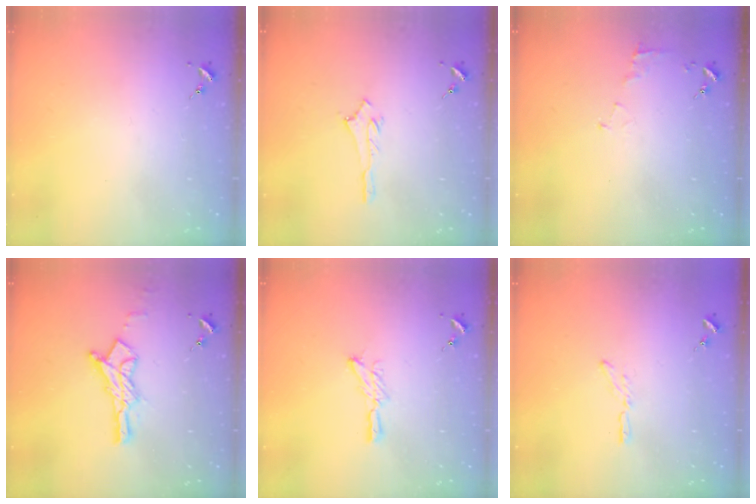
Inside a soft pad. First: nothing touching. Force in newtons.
{"total": 2.6, "press": 2.6, "slide": 0.4}
{"total": 4.4, "press": 4.4, "slide": 0.4}
{"total": 12.9, "press": 12.8, "slide": 1.0}
{"total": 6.6, "press": 6.6, "slide": 0.2}
{"total": 3.3, "press": 3.3, "slide": 0.3}